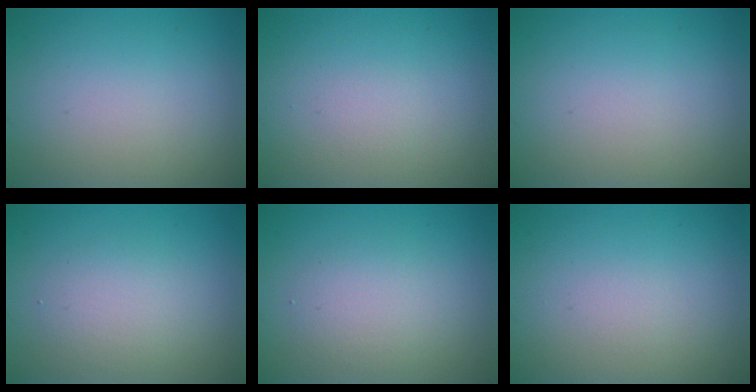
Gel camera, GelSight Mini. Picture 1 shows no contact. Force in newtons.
{"total": 0.6, "press": 0.6, "slide": 0.1}
{"total": 0.0}
{"total": 2.4, "press": 2.4, "slide": 0.2}
{"total": 2.5, "press": 2.5, "slide": 0.2}
{"total": 0.5, "press": 0.5, "slide": 0.0}